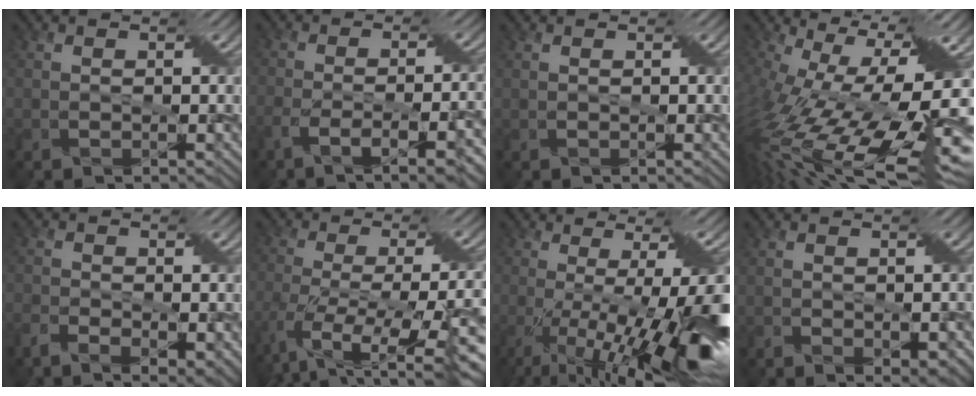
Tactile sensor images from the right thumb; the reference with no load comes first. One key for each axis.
{"total": 8.4, "fx": -5.0, "fy": 1.8, "fz": 6.5, "tx": -0.102, "ty": 0.002, "tz": -0.082}
{"total": 0.0}
{"total": 19.6, "fx": -3.5, "fy": 7.9, "fz": 17.6, "tx": -0.318, "ty": -0.048, "tz": -0.035}
{"total": 5.2, "fx": -2.9, "fy": 2.4, "fz": 3.5, "tx": -0.066, "ty": -0.010, "tz": -0.056}
{"total": 12.7, "fx": -5.6, "fy": 4.4, "fz": 10.6, "tx": -0.224, "ty": -0.020, "tz": -0.088}
{"total": 15.2, "fx": -4.2, "fy": 3.7, "fz": 14.1, "tx": -0.216, "ty": -0.009, "tz": -0.064}
{"total": 3.3, "fx": -1.7, "fy": 1.7, "fz": 2.2, "tx": -0.035, "ty": 0.004, "tz": -0.017}